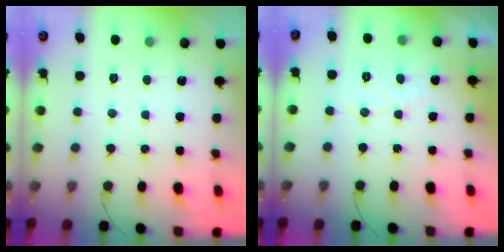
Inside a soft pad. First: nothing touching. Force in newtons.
{"total": 3.8, "press": 3.8, "slide": 0.2}